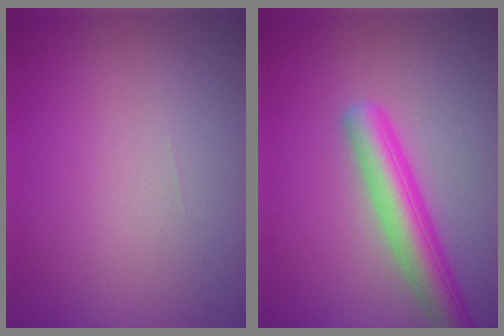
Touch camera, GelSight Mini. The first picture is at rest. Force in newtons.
{"total": 4.7, "press": 4.7, "slide": 0.3}